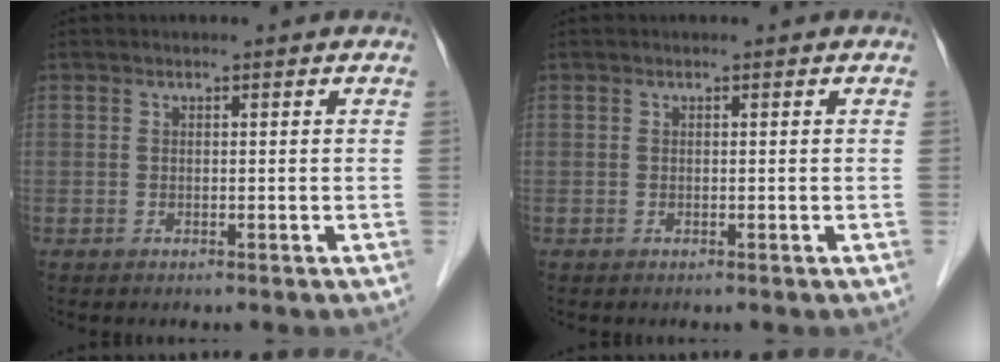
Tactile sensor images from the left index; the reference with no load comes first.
{"total": 0.0}